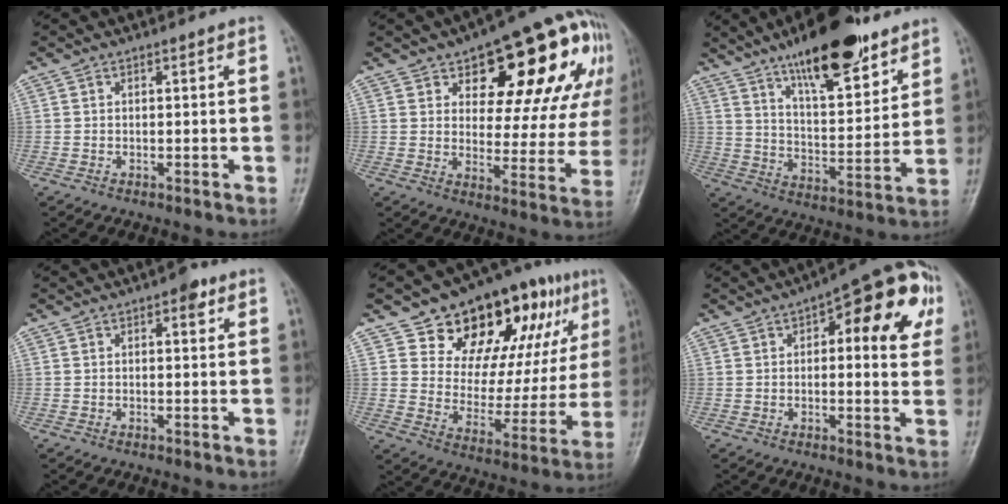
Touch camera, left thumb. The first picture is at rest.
{"total": 23.7, "force": [10.1, 10.6, 18.6], "torque": [-0.196, -0.007, 0.137]}
{"total": 18.6, "force": [12.8, 6.0, 12.1], "torque": [-0.155, -0.069, 0.209]}
{"total": 2.6, "force": [1.3, 1.3, 1.9], "torque": [-0.017, 0.000, 0.013]}
{"total": 23.4, "force": [12.4, 11.9, 15.8], "torque": [-0.172, -0.028, 0.194]}
{"total": 16.3, "force": [5.3, 6.7, 13.8], "torque": [-0.131, 0.015, 0.053]}